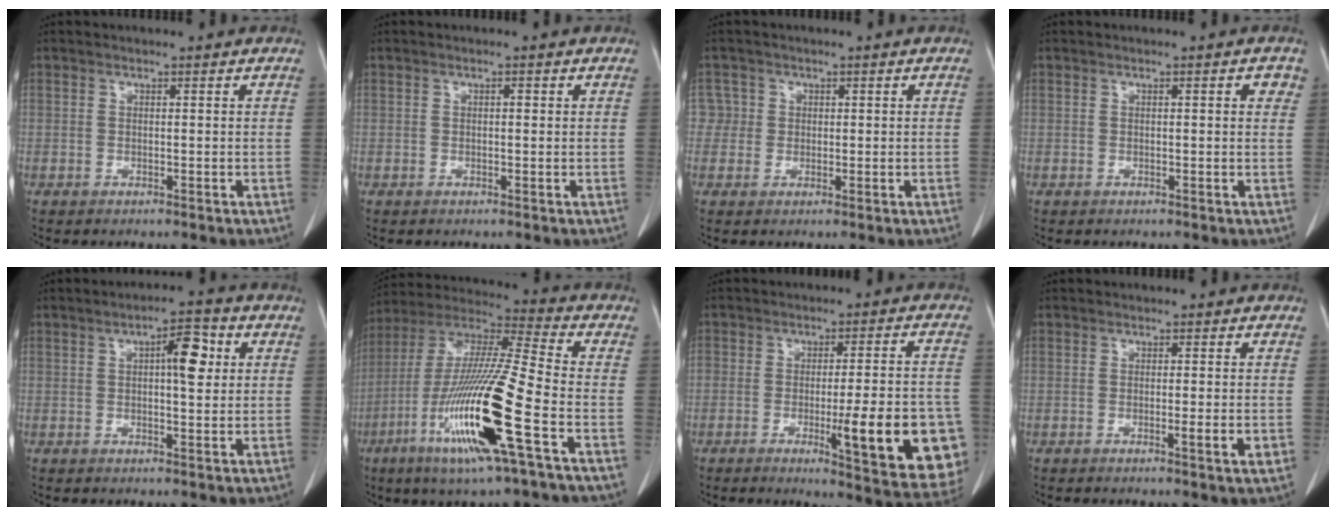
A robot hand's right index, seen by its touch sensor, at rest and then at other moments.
{"total": 0.6, "force": [0.1, 0.2, 0.5], "torque": [-0.009, 0.001, 0.001]}
{"total": 2.5, "force": [0.4, 2.5, -0.3], "torque": [0.024, 0.009, 0.003]}
{"total": 1.7, "force": [0.6, 0.5, 1.5], "torque": [-0.014, 0.003, 0.003]}
{"total": 5.8, "force": [1.4, 1.6, 5.4], "torque": [-0.083, 0.010, 0.019]}
{"total": 20.7, "force": [-7.4, 0.4, 19.3], "torque": [-0.407, -0.033, -0.147]}
{"total": 16.7, "force": [-4.9, 2.9, 15.7], "torque": [-0.133, 0.012, -0.045]}
{"total": 2.6, "force": [-0.7, 0.0, 2.5], "torque": [-0.034, -0.003, -0.009]}